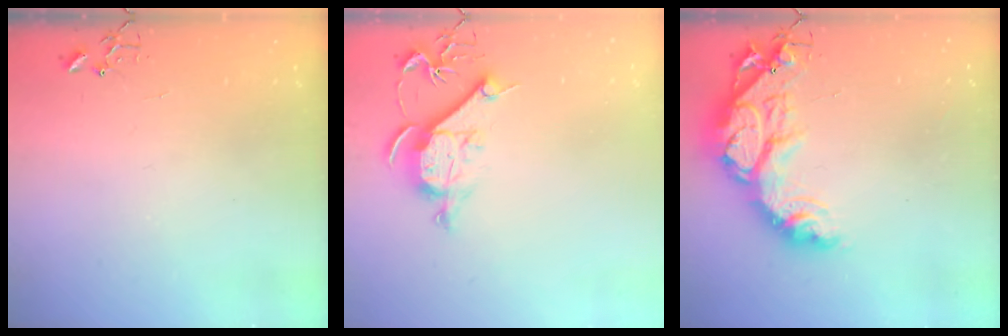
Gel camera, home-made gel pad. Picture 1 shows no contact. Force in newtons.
{"total": 9.8, "press": 9.8, "slide": 0.6}
{"total": 19.9, "press": 19.8, "slide": 1.9}